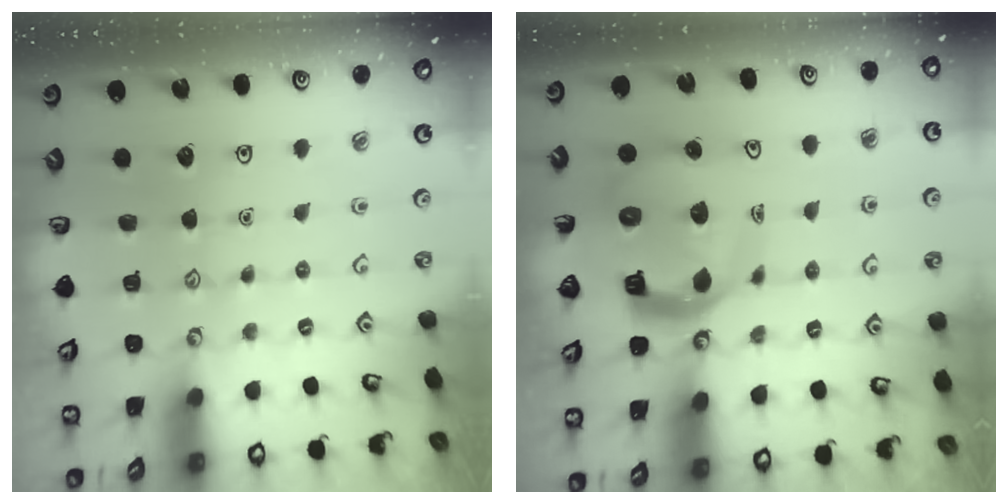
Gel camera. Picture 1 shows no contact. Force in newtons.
{"total": 12.1, "press": 12.0, "slide": 1.4}